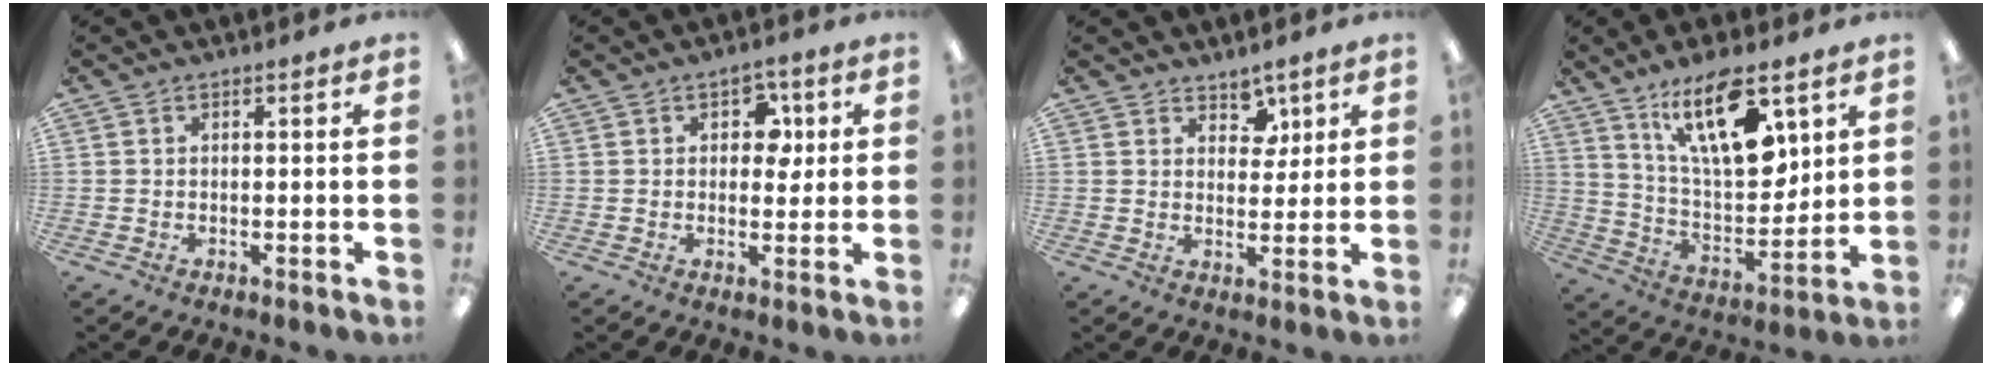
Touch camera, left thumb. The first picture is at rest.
{"total": 5.0, "force": [1.6, 3.0, 3.7], "torque": [-0.043, -0.004, 0.021]}
{"total": 4.9, "force": [3.6, 3.1, 1.1], "torque": [-0.003, -0.017, 0.061]}
{"total": 19.2, "force": [10.8, 7.7, 13.9], "torque": [-0.227, -0.046, 0.178]}